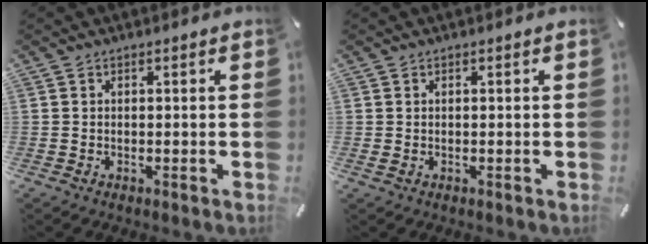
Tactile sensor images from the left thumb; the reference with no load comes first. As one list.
[{"total": 0.6, "force": [0.0, 0.4, 0.5], "torque": [-0.008, 0.002, -0.001]}]